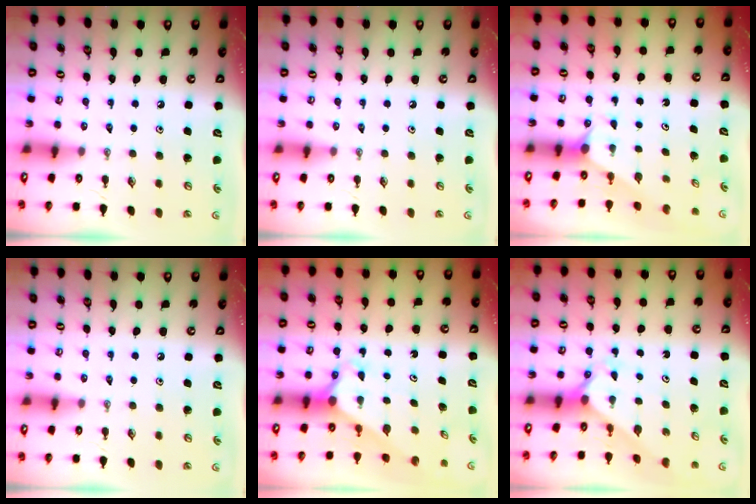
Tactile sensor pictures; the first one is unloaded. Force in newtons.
{"total": 0.0}
{"total": 1.5, "press": 1.5, "slide": 0.2}
{"total": 0.0}
{"total": 2.6, "press": 2.6, "slide": 0.2}
{"total": 1.9, "press": 1.9, "slide": 0.2}